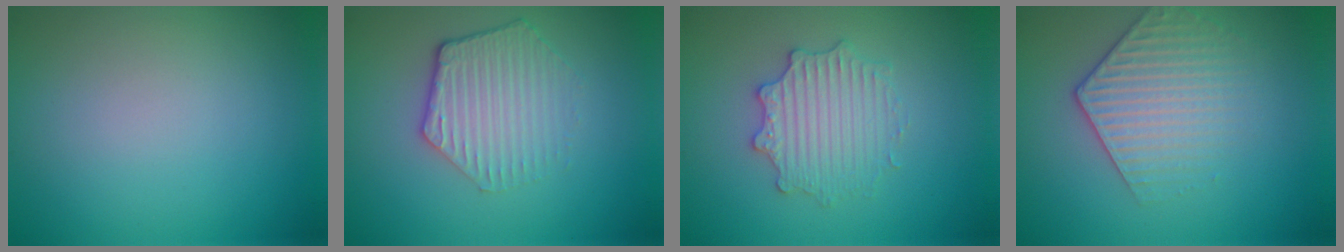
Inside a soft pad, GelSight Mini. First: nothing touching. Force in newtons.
{"total": 3.6, "press": 3.0, "slide": 2.0}
{"total": 3.0, "press": 2.9, "slide": 0.4}
{"total": 3.3, "press": 3.2, "slide": 1.0}